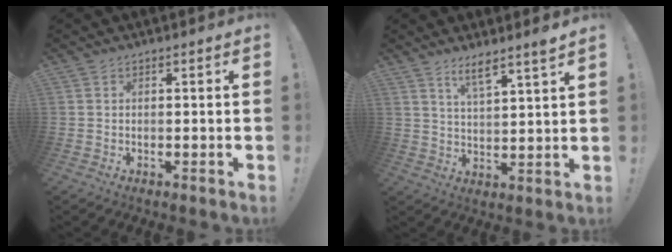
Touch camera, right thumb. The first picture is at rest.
{"total": 6.5, "force": [5.1, 0.2, 4.0], "torque": [-0.066, -0.033, 0.083]}